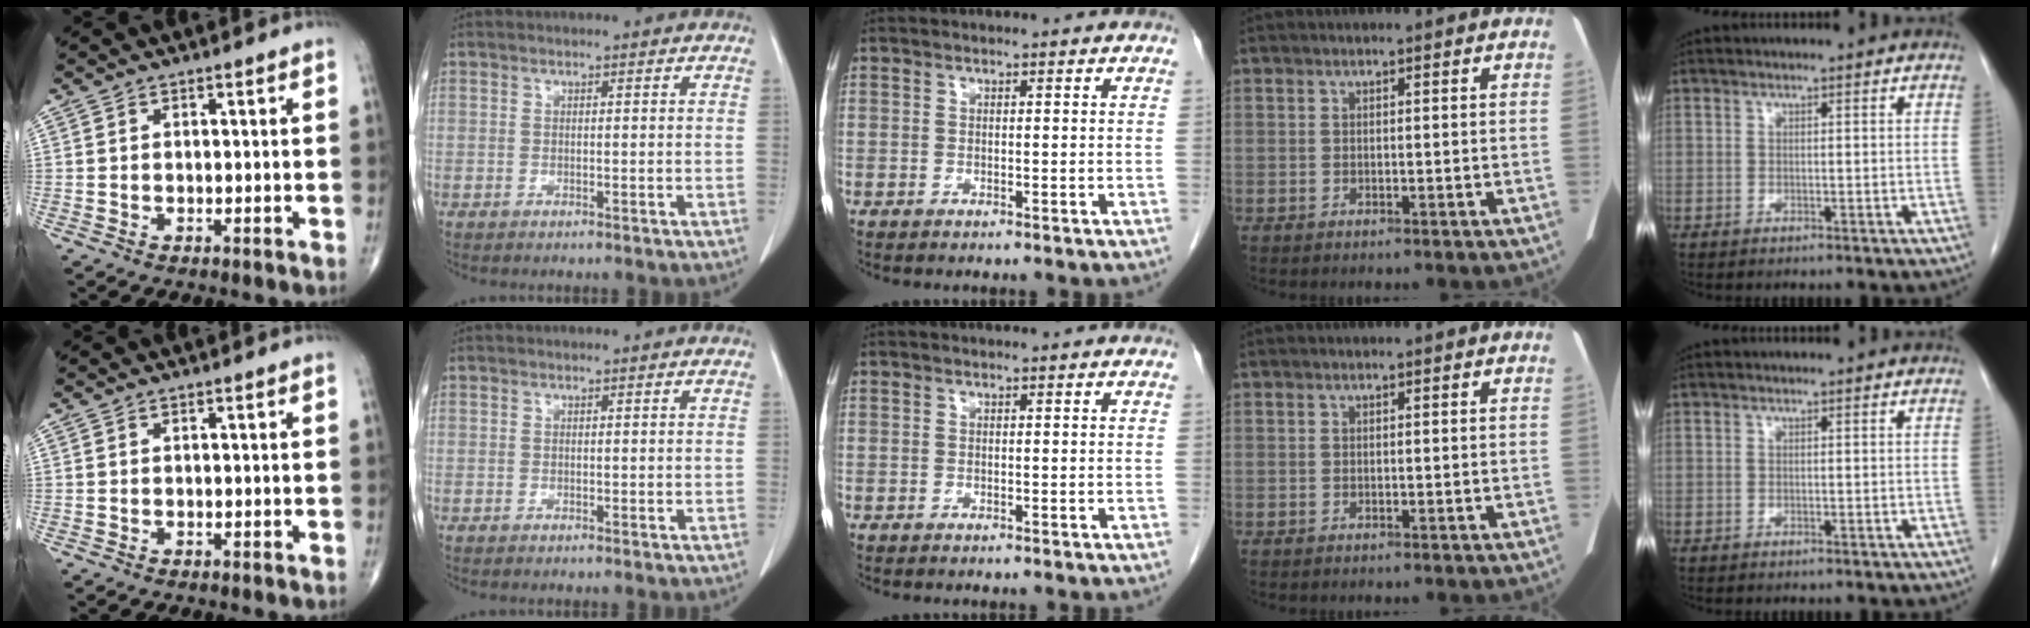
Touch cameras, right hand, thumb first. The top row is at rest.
{}